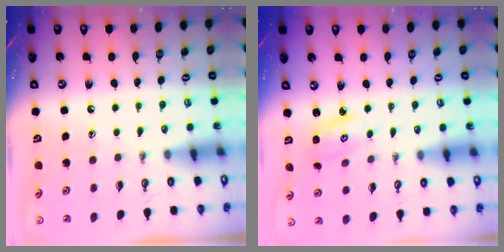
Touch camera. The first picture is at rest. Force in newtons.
{"total": 2.4, "press": 2.4, "slide": 0.2}